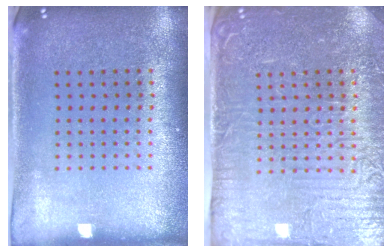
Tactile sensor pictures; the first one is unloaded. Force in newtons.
{"total": 5.1, "press": 4.6, "slide": 2.2}